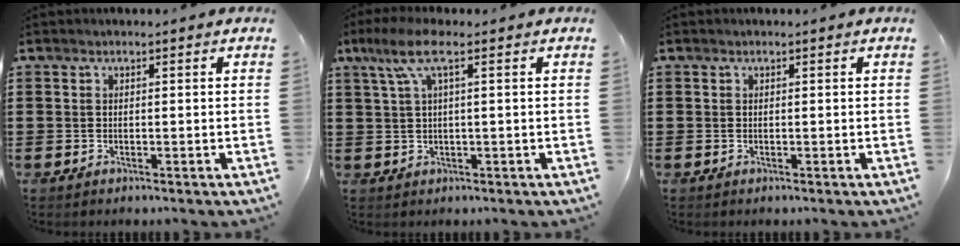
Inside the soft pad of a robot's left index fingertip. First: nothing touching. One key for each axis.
{"total": 5.4, "fx": 1.4, "fy": 1.1, "fz": 5.1, "tx": -0.109, "ty": 0.003, "tz": 0.019}
{"total": 0.0}